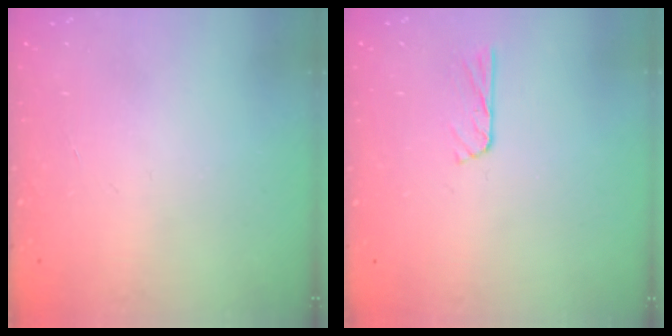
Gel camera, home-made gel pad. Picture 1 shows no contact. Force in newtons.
{"total": 2.8, "press": 2.8, "slide": 0.3}